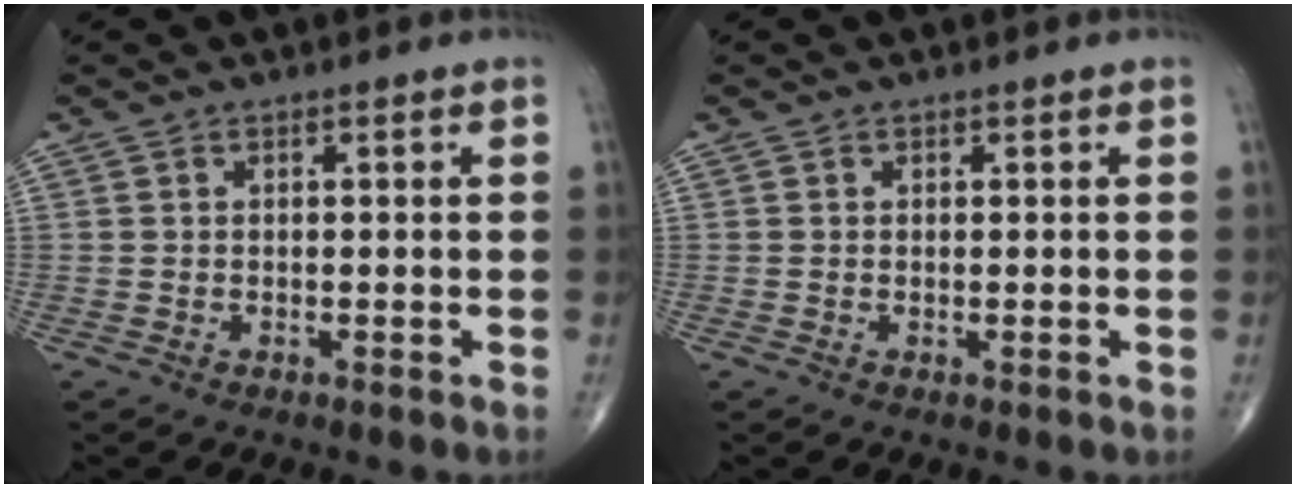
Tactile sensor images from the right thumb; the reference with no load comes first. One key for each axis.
{"total": 0.0}